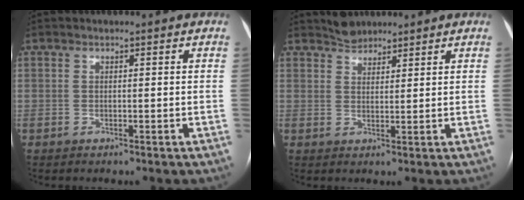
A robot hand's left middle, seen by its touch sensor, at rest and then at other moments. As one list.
[{"total": 2.8, "force": [2.6, 1.0, 0.1], "torque": [-0.003, 0.007, 0.047]}]